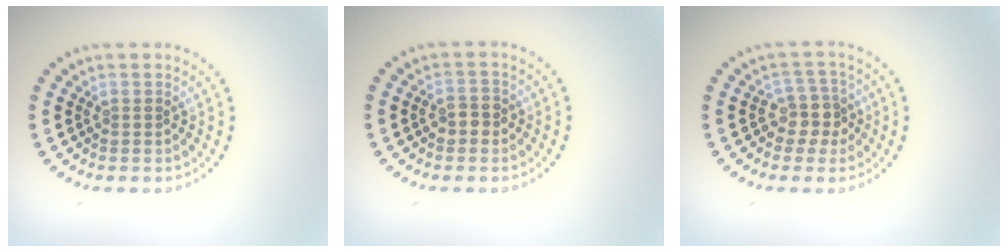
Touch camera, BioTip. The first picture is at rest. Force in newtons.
{"total": 1.6, "press": 1.6, "slide": 0.3}
{"total": 2.6, "press": 2.2, "slide": 1.4}